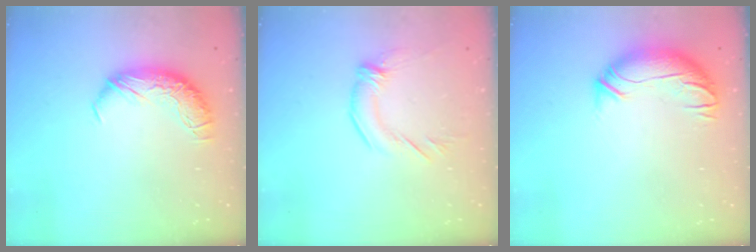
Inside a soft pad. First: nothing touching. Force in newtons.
{"total": 1.4, "press": 0.2, "slide": 1.4}
{"total": 3.4, "press": 2.1, "slide": 2.7}